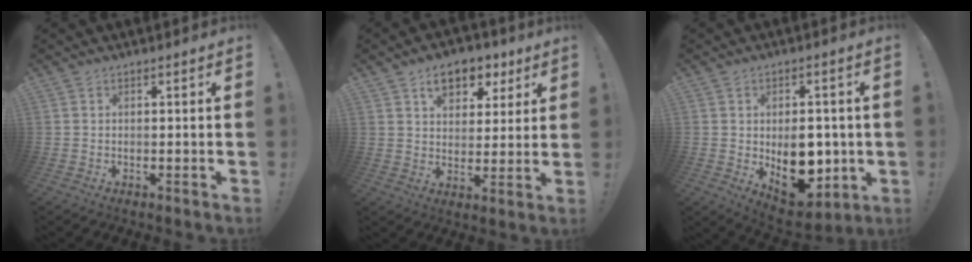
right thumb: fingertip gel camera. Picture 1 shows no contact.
{"total": 9.9, "force": [5.7, 6.5, 4.7], "torque": [-0.058, -0.027, 0.104]}
{"total": 13.1, "force": [-1.5, 9.7, 8.8], "torque": [-0.109, 0.001, -0.014]}